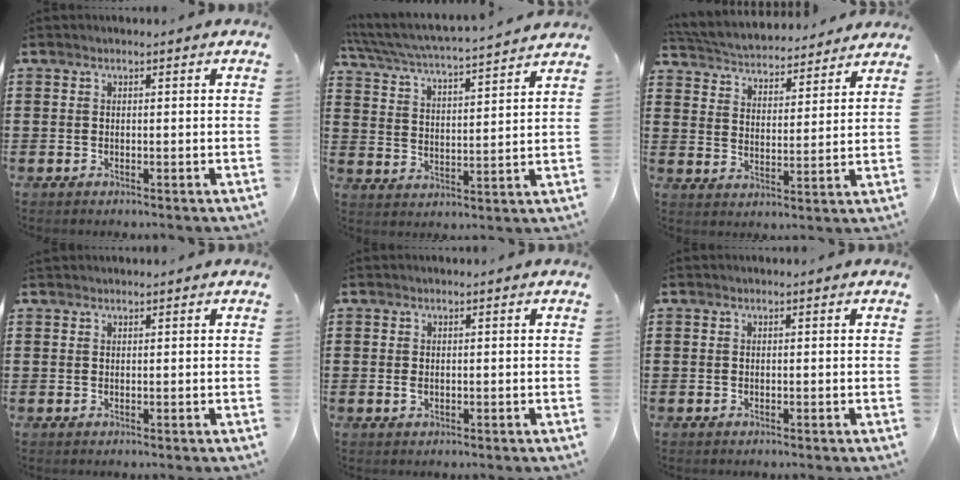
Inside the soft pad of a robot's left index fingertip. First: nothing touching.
{"total": 4.3, "force": [4.1, -0.4, 1.2], "torque": [-0.046, -0.036, 0.062]}
{"total": 3.9, "force": [3.9, 0.2, 0.1], "torque": [-0.027, -0.033, 0.062]}
{"total": 0.7, "force": [0.6, 0.0, 0.2], "torque": [-0.006, -0.001, 0.013]}
{"total": 0.9, "force": [0.0, 0.4, 0.8], "torque": [-0.016, 0.001, 0.000]}
{"total": 0.0}